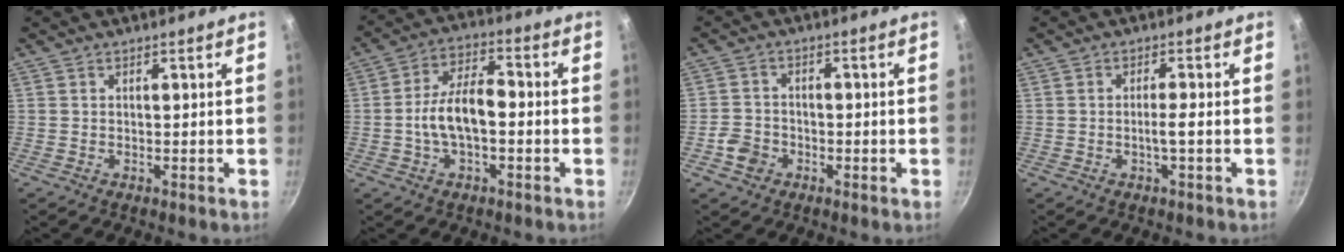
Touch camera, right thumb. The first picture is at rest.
{"total": 10.0, "force": [-1.7, 4.9, 8.5], "torque": [-0.140, 0.036, -0.036]}
{"total": 4.5, "force": [-2.1, 3.6, 1.7], "torque": [-0.026, 0.022, -0.041]}
{"total": 2.3, "force": [-0.8, -0.2, 2.1], "torque": [-0.042, 0.008, -0.015]}